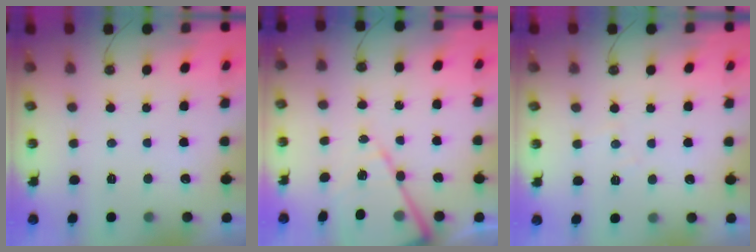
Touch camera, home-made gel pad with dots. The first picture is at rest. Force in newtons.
{"total": 13.1, "press": 13.0, "slide": 1.2}
{"total": 4.8, "press": 4.7, "slide": 0.7}